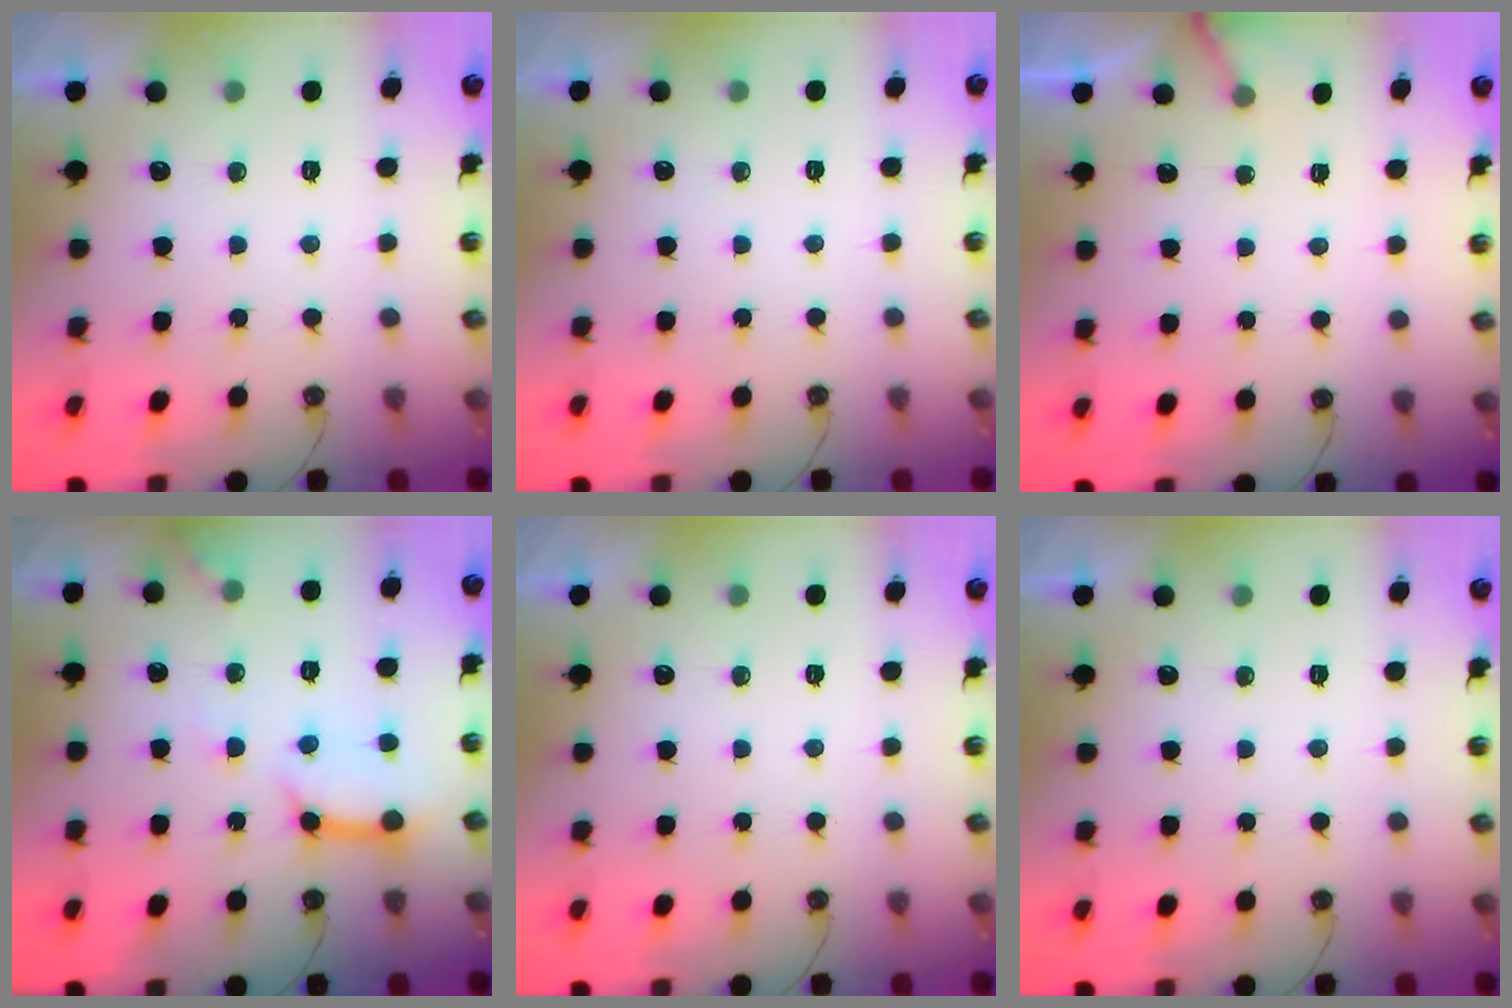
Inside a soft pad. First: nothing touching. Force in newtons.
{"total": 0.0}
{"total": 4.4, "press": 4.3, "slide": 0.3}
{"total": 11.8, "press": 11.7, "slide": 1.3}
{"total": 0.0}
{"total": 0.0}